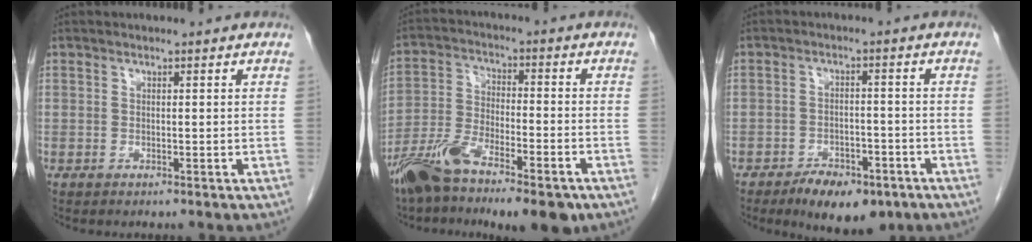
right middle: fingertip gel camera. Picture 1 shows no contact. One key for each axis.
{"total": 14.4, "fx": -10.1, "fy": 3.8, "fz": 9.6, "tx": -0.184, "ty": -0.011, "tz": -0.179}
{"total": 8.8, "fx": -6.0, "fy": 3.8, "fz": 5.1, "tx": -0.075, "ty": -0.002, "tz": -0.090}